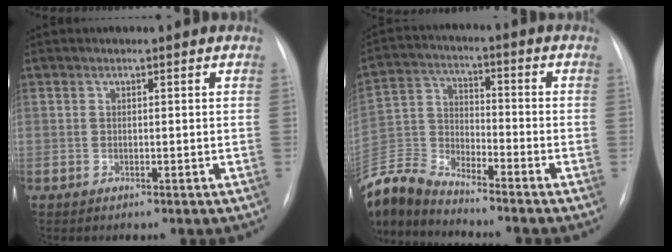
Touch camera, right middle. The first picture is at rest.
{"total": 11.3, "force": [-11.1, 0.5, 2.3], "torque": [-0.059, 0.006, -0.224]}